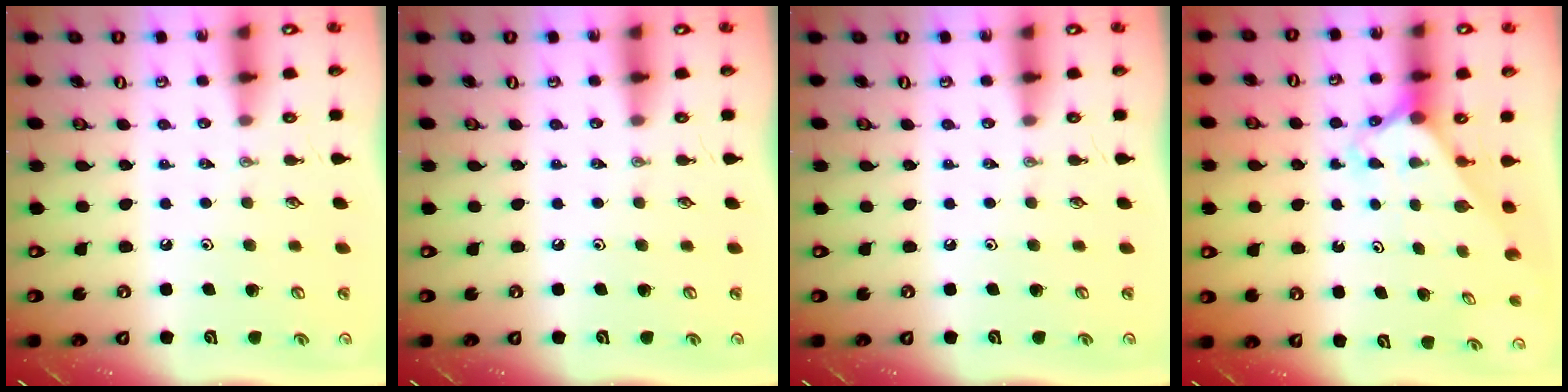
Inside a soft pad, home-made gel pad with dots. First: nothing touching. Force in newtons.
{"total": 0.0}
{"total": 0.0}
{"total": 2.3, "press": 2.3, "slide": 0.1}